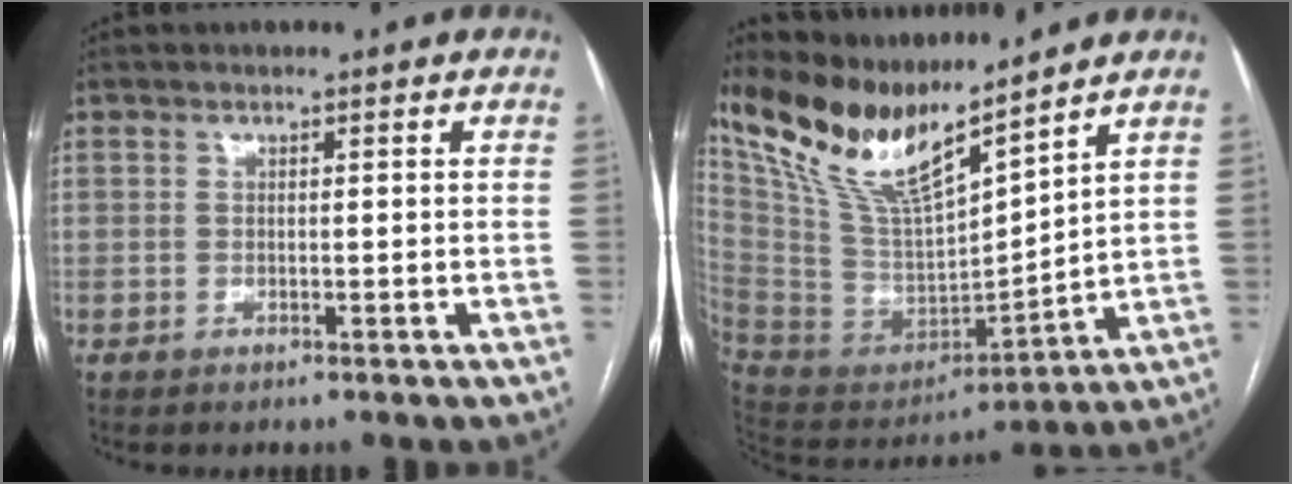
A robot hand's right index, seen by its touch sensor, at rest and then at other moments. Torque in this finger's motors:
{"motor_torque": [1.02, 1.12, 0.34, 0.07]}